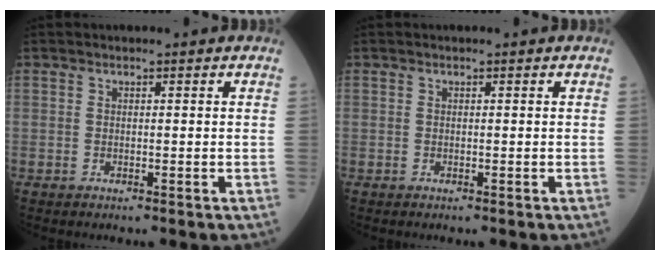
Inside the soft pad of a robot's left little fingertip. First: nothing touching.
{"total": 0.0}